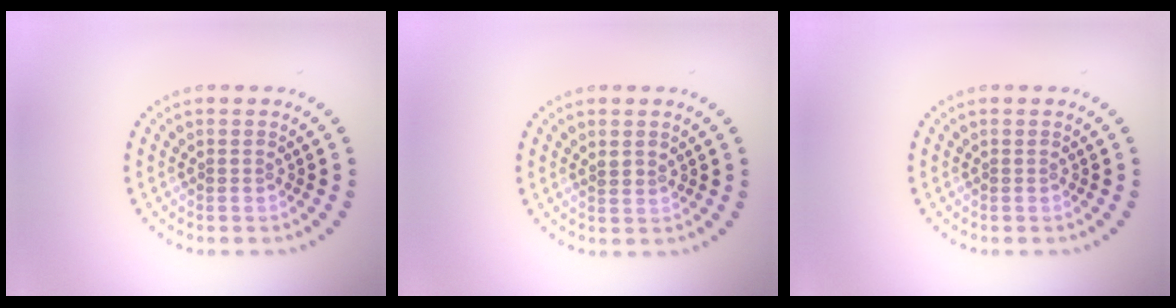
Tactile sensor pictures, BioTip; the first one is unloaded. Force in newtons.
{"total": 0.8, "press": 0.5, "slide": 0.6}
{"total": 0.0}